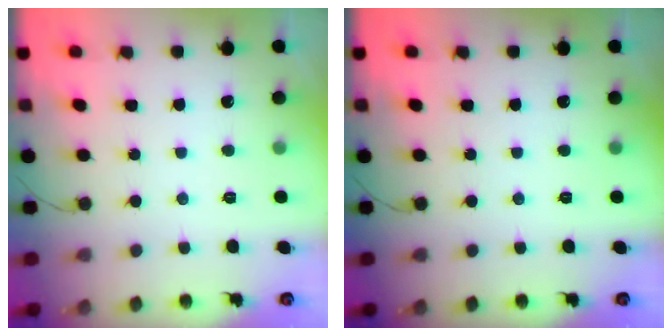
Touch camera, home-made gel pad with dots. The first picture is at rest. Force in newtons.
{"total": 0.0}